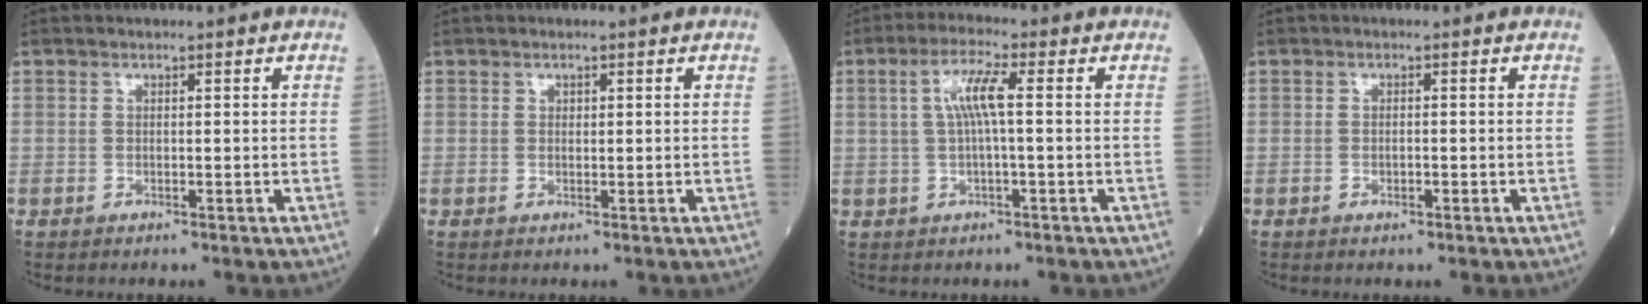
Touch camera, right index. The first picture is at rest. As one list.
[{"total": 0.5, "force": [0.3, 0.4, 0.3], "torque": [-0.002, -0.001, 0.003]}, {"total": 5.2, "force": [0.7, 0.4, 5.1], "torque": [-0.103, 0.014, 0.014]}, {"total": 1.1, "force": [-0.5, 0.4, 0.9], "torque": [-0.012, -0.001, -0.007]}]